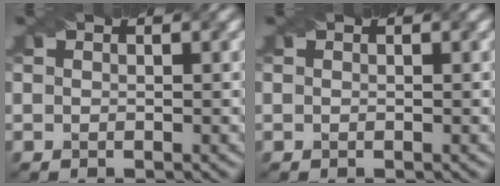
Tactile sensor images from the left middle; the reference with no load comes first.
{"total": 0.0}